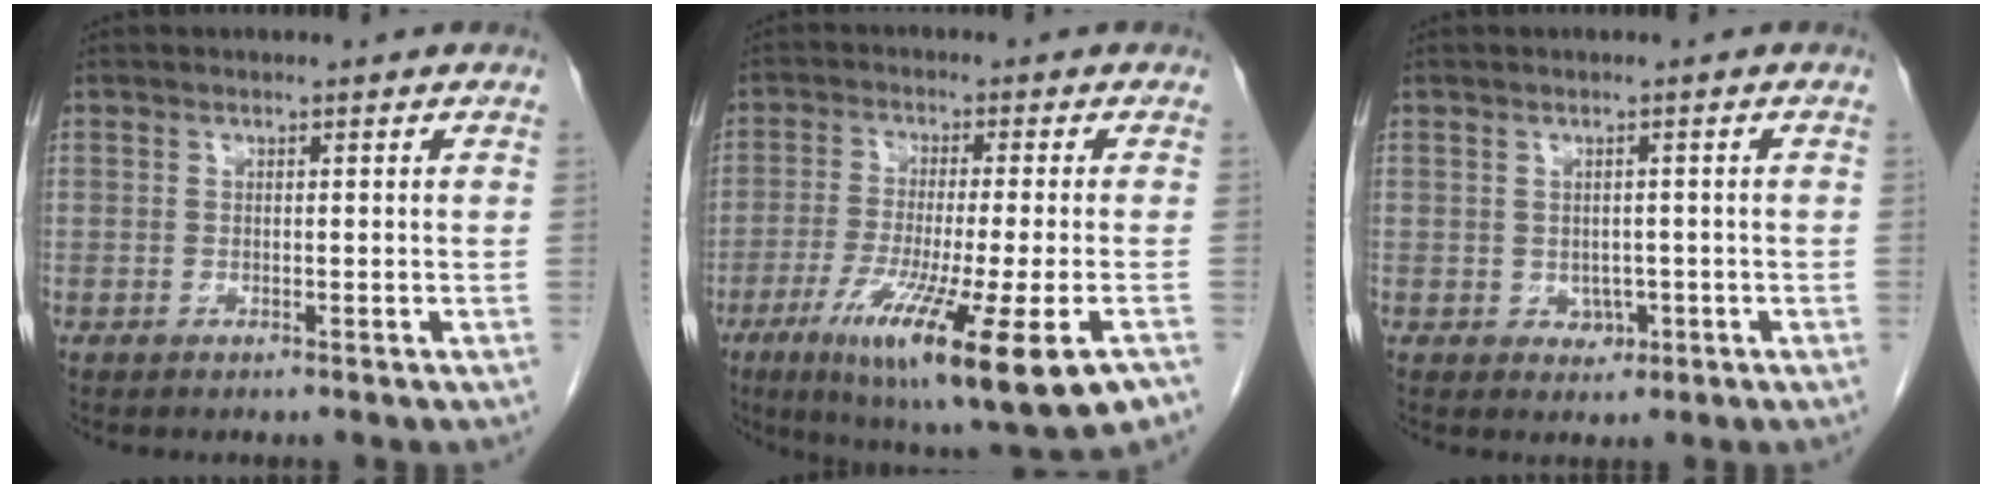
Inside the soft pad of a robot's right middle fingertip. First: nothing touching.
{"total": 17.6, "force": [-8.6, 0.8, 15.4], "torque": [-0.231, -0.057, -0.137]}
{"total": 2.2, "force": [-0.6, 1.8, 1.1], "torque": [-0.013, 0.003, -0.001]}